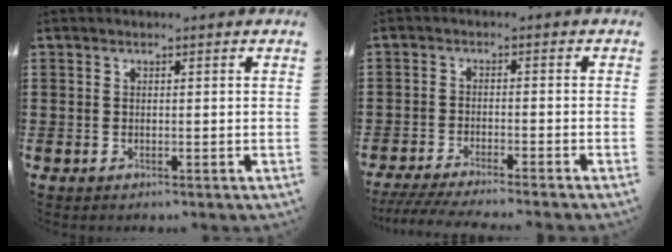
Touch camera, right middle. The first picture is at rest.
{"total": 3.7, "force": [-3.4, -0.3, 1.3], "torque": [-0.036, -0.013, -0.070]}